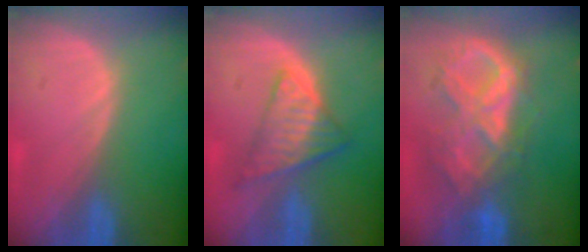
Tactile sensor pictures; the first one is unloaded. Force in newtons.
{"total": 6.9, "press": 6.1, "slide": 3.2}
{"total": 10.2, "press": 8.7, "slide": 5.3}